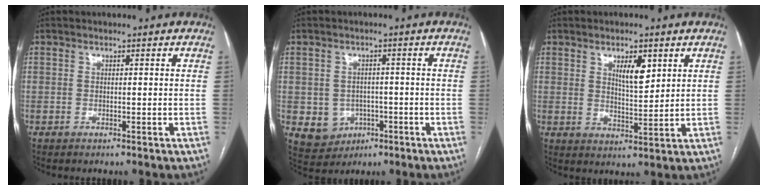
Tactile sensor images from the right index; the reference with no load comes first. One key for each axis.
{"total": 5.8, "fx": -1.7, "fy": 5.3, "fz": 1.7, "tx": -0.028, "ty": 0.007, "tz": -0.011}
{"total": 5.3, "fx": 2.5, "fy": 1.7, "fz": 4.3, "tx": -0.076, "ty": -0.003, "tz": 0.046}